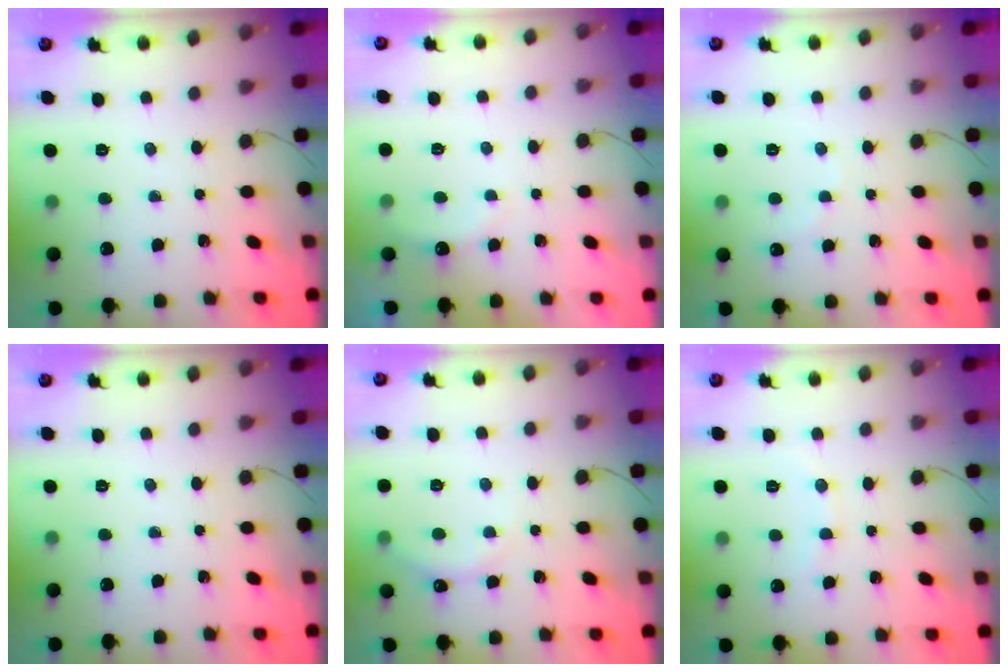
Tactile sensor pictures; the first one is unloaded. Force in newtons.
{"total": 5.0, "press": 4.8, "slide": 1.1}
{"total": 4.7, "press": 4.6, "slide": 0.9}
{"total": 0.0}
{"total": 6.2, "press": 6.1, "slide": 1.2}
{"total": 3.3, "press": 3.2, "slide": 0.9}